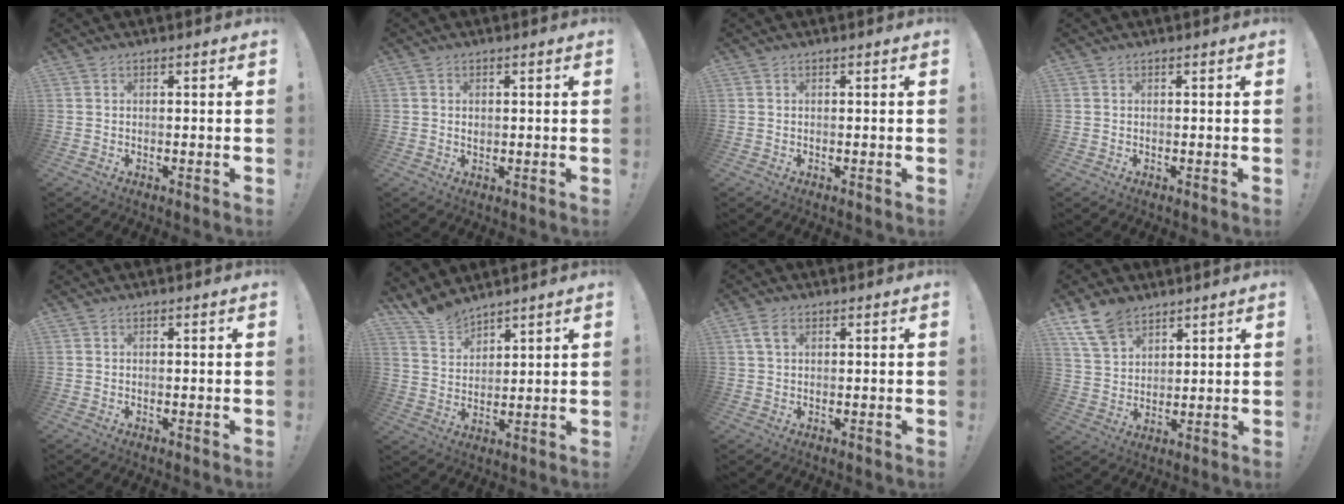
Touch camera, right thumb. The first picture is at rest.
{"total": 0.8, "force": [0.3, 0.6, 0.4], "torque": [-0.006, 0.000, 0.005]}
{"total": 0.0}
{"total": 0.0}
{"total": 0.0}
{"total": 8.0, "force": [7.3, 3.0, 1.5], "torque": [-0.036, -0.052, 0.141]}
{"total": 3.9, "force": [1.7, 2.1, 2.8], "torque": [-0.053, 0.003, 0.033]}
{"total": 10.9, "force": [7.6, 6.5, 4.3], "torque": [-0.085, -0.033, 0.151]}